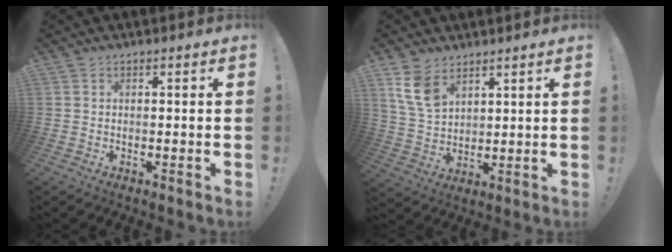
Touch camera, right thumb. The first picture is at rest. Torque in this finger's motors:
{"motor_torque": [0.08, 0.13, -0.19, 0.14, 0.23]}